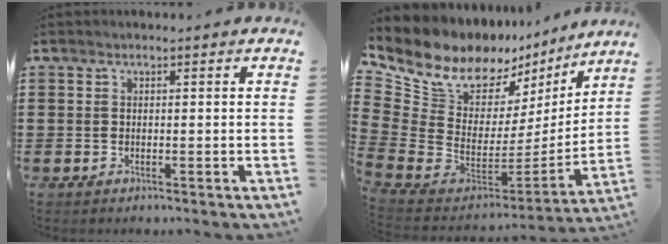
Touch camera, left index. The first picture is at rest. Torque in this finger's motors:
{"motor_torque": [1.93, -0.22, 1.05, 0.08]}